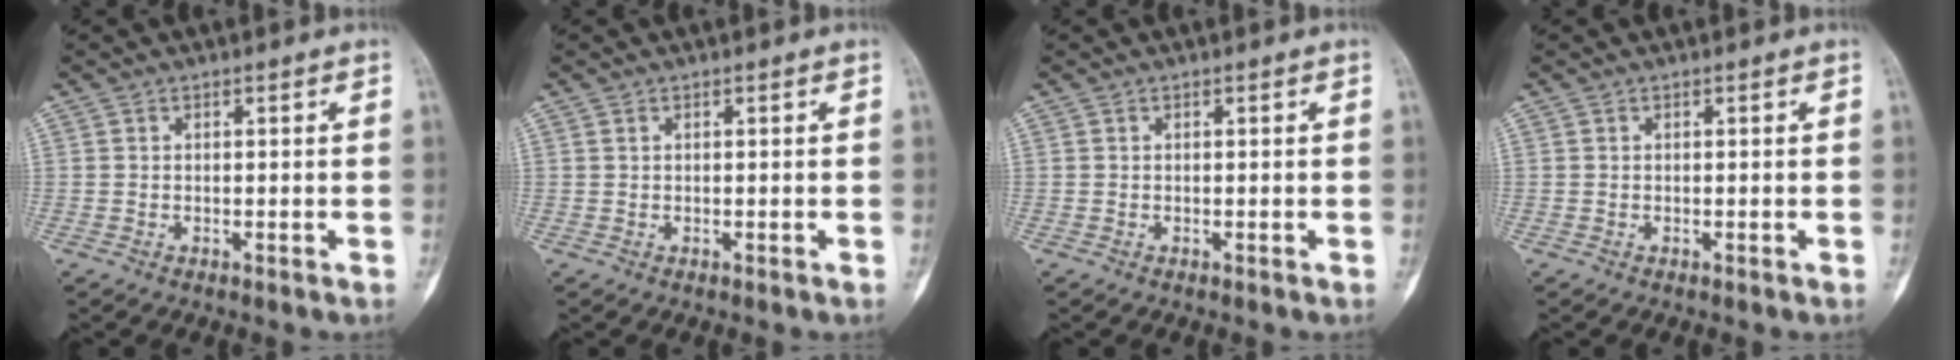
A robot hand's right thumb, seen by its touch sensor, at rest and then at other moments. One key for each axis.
{"total": 0.0}
{"total": 0.0}
{"total": 0.0}